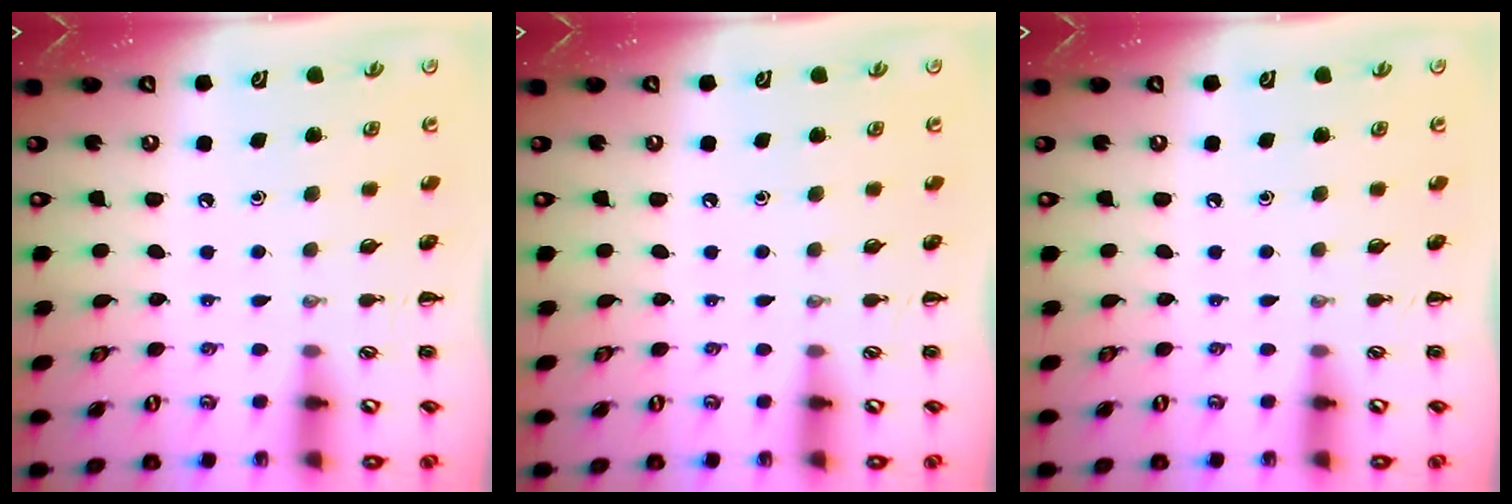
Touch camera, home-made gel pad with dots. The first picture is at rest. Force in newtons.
{"total": 0.0}
{"total": 0.0}